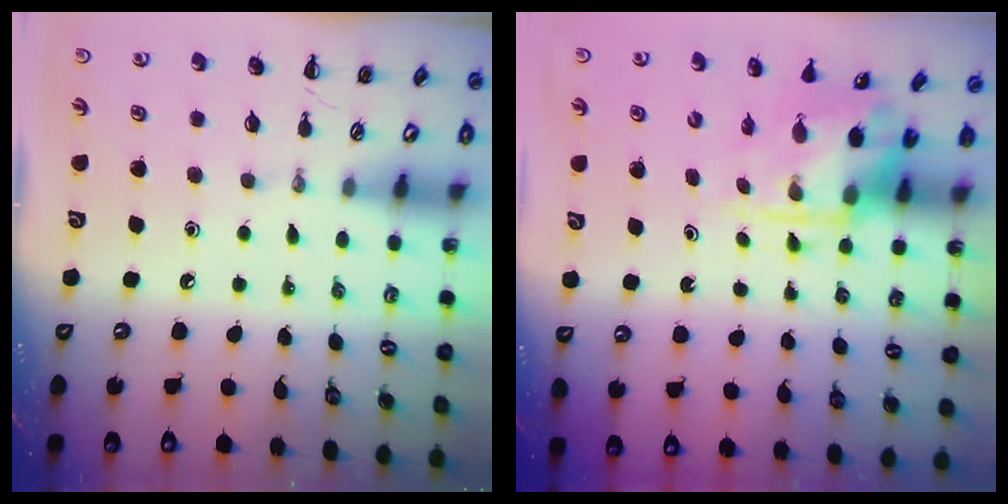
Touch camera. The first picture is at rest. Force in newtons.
{"total": 4.1, "press": 4.0, "slide": 0.7}